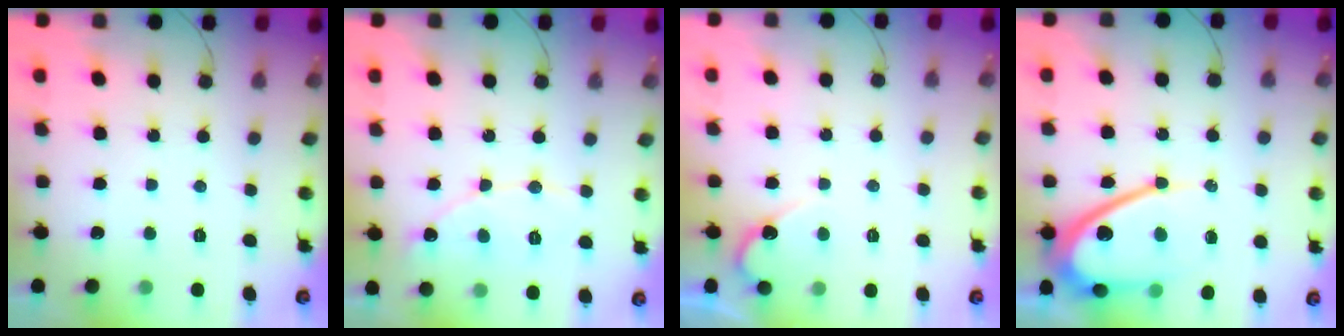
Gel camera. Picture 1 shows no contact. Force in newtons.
{"total": 8.7, "press": 8.7, "slide": 0.7}
{"total": 4.8, "press": 4.7, "slide": 0.2}
{"total": 14.1, "press": 14.1, "slide": 0.9}